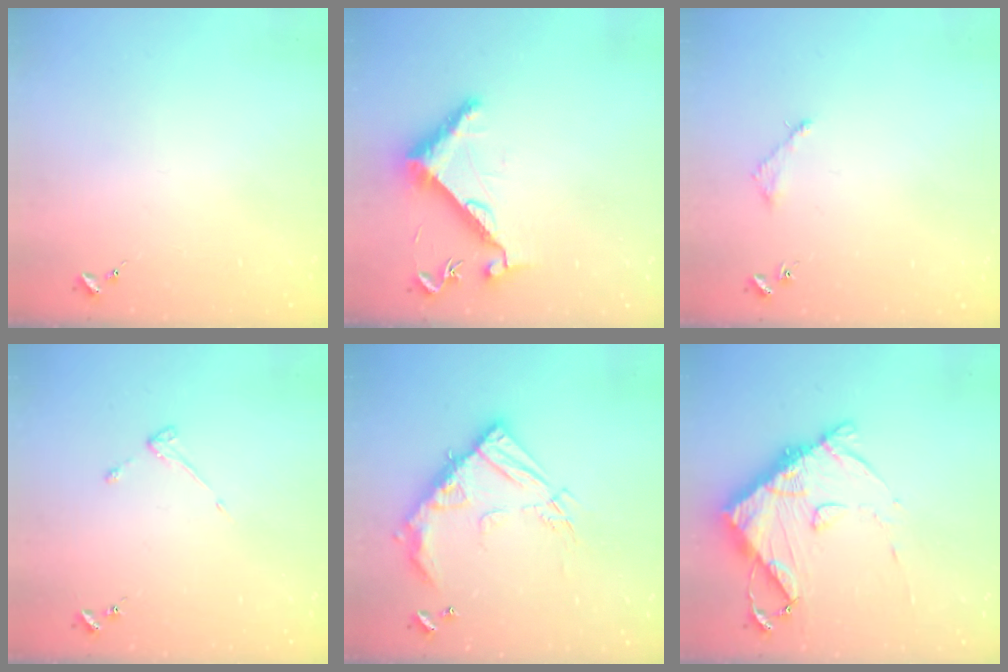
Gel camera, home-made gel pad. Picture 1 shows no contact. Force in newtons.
{"total": 8.6, "press": 8.6, "slide": 0.7}
{"total": 3.0, "press": 3.0, "slide": 0.4}
{"total": 3.0, "press": 3.0, "slide": 0.4}
{"total": 19.4, "press": 19.2, "slide": 2.1}
{"total": 13.5, "press": 13.4, "slide": 1.5}